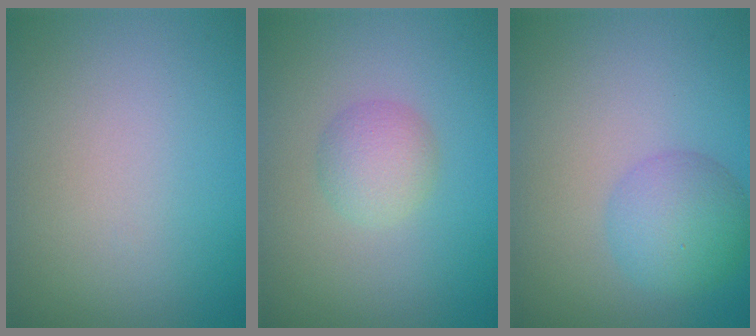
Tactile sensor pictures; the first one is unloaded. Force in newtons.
{"total": 2.4, "press": 2.4, "slide": 0.1}
{"total": 3.9, "press": 3.9, "slide": 0.2}